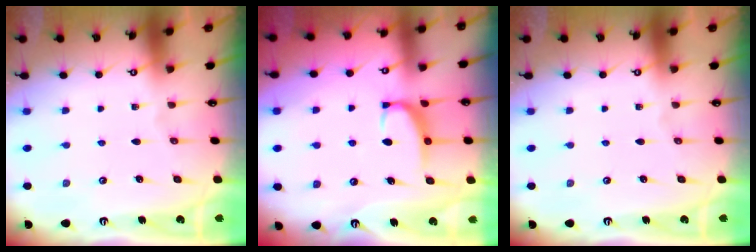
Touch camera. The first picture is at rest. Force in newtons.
{"total": 3.0, "press": 2.7, "slide": 1.2}
{"total": 0.0}